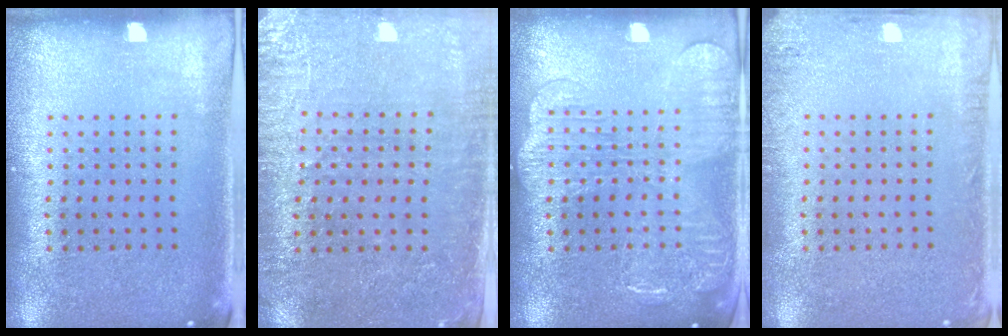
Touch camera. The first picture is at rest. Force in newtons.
{"total": 3.0, "press": 2.8, "slide": 1.1}
{"total": 2.2, "press": 2.1, "slide": 0.5}
{"total": 1.7, "press": 1.7, "slide": 0.2}